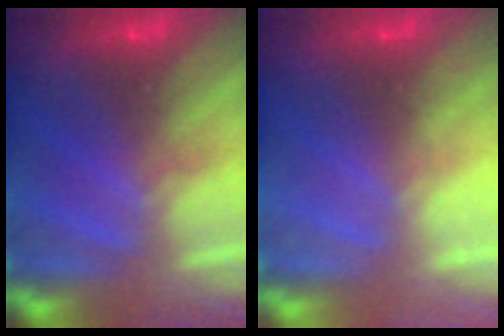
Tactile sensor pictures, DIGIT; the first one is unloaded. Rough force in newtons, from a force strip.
{"total": 2.2}